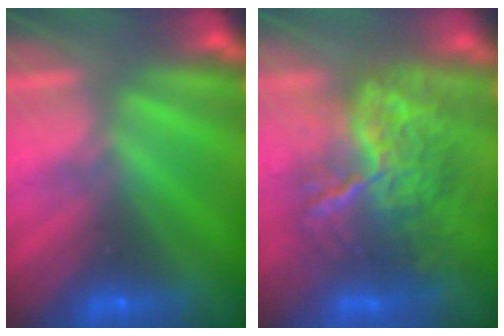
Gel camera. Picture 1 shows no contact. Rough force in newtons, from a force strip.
{"total": 7.7}